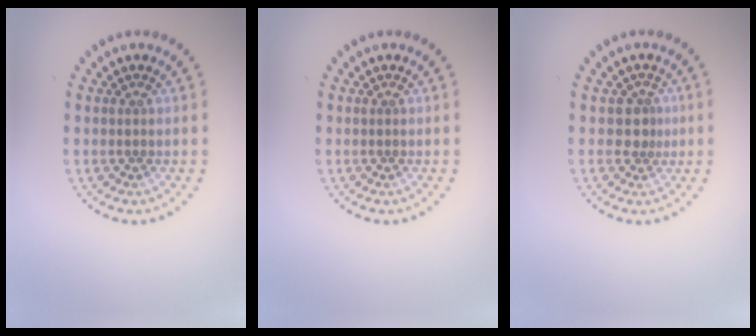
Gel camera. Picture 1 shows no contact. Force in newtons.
{"total": 0.0}
{"total": 1.9, "press": 1.3, "slide": 1.3}